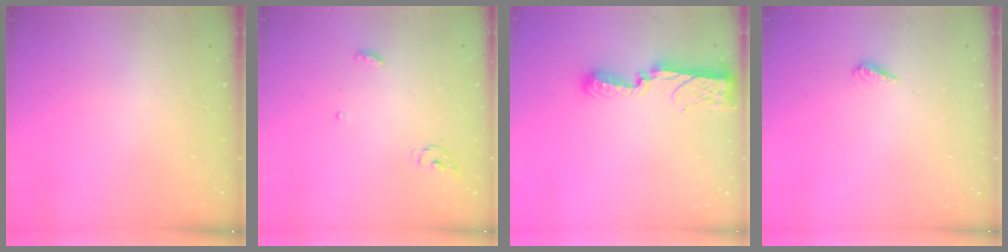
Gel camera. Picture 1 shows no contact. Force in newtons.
{"total": 3.8, "press": 3.8, "slide": 0.3}
{"total": 8.7, "press": 8.7, "slide": 0.7}
{"total": 2.3, "press": 2.2, "slide": 0.8}